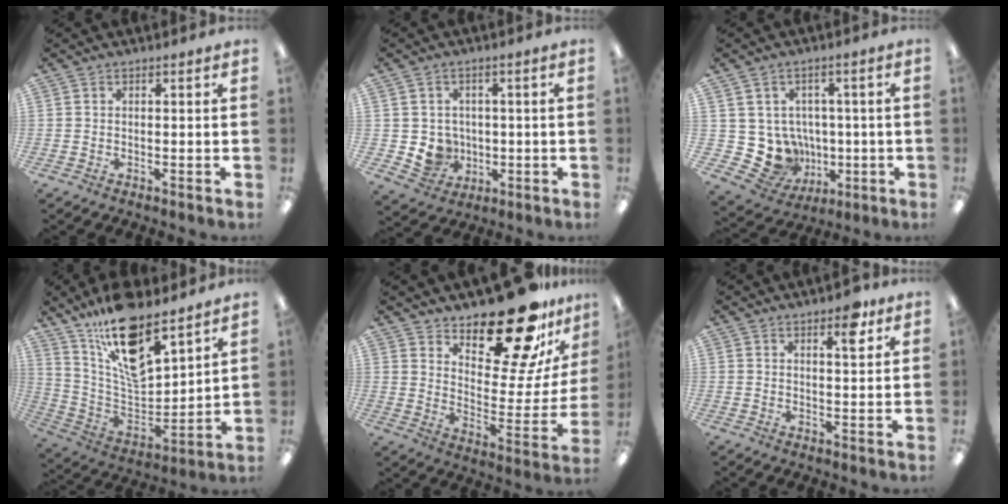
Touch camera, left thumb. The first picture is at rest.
{"total": 6.5, "force": [-0.1, 6.4, 1.3], "torque": [-0.029, 0.002, 0.010]}
{"total": 9.5, "force": [-0.1, 9.1, 2.5], "torque": [-0.074, -0.020, 0.013]}
{"total": 18.3, "force": [13.2, 7.0, 10.6], "torque": [-0.182, -0.086, 0.233]}
{"total": 22.3, "force": [18.1, 7.1, 10.9], "torque": [-0.142, -0.142, 0.299]}
{"total": 5.6, "force": [3.6, 1.8, 3.9], "torque": [-0.038, -0.018, 0.054]}